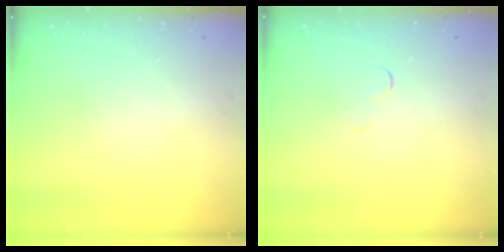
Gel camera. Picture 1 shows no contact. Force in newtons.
{"total": 2.6, "press": 2.6, "slide": 0.2}